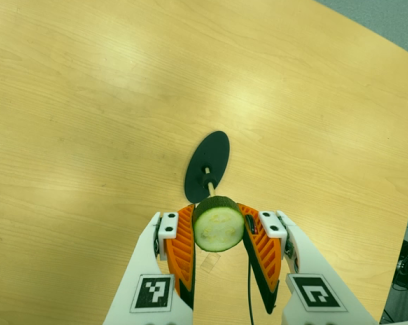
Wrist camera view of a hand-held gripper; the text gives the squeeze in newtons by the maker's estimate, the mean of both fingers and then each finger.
{"total": 11.4, "left": 10.1, "right": 12.6}